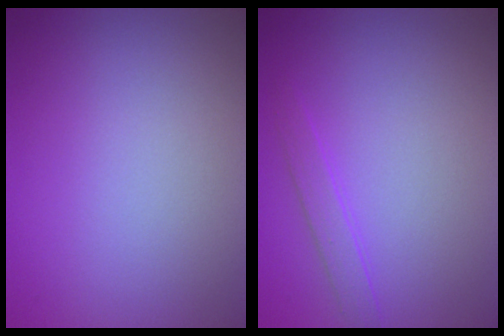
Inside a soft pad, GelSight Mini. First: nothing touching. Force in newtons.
{"total": 1.3, "press": 1.3, "slide": 0.1}